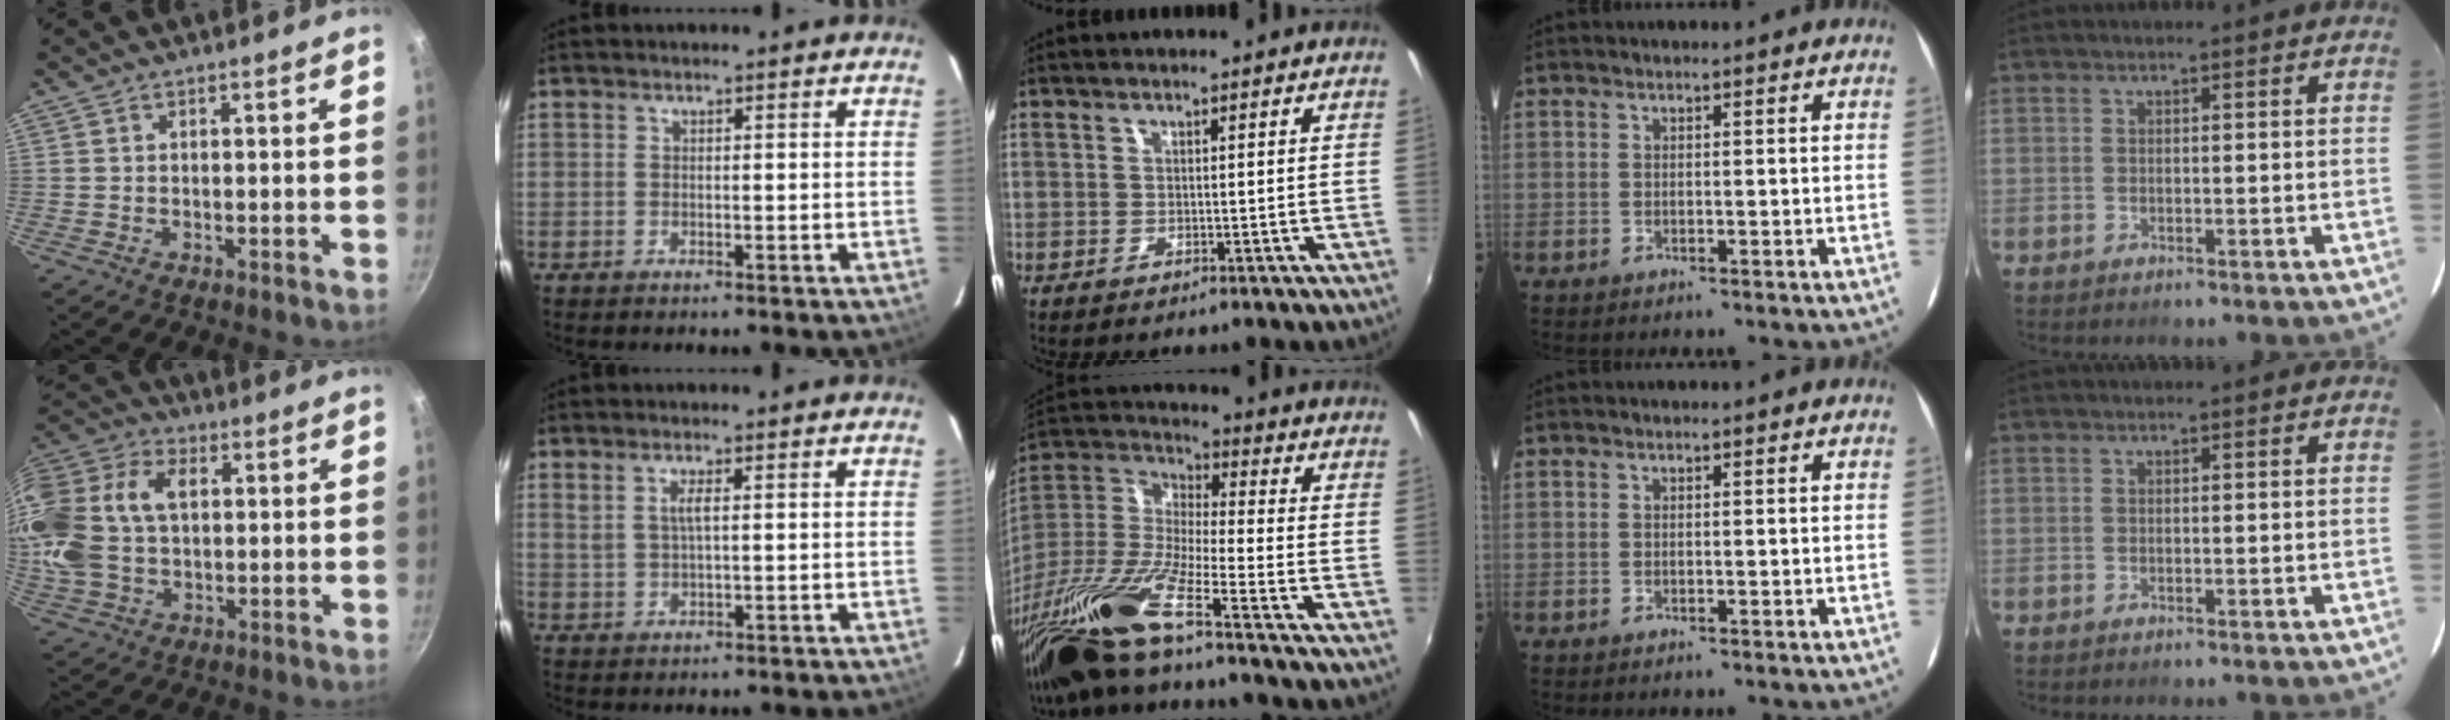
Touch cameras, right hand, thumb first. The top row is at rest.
{"thumb": {"total": 20.7, "force": [2.6, 14.1, 14.9], "torque": [-0.312, 0.035, 0.041]}, "index": {"total": 2.3, "force": [0.6, 0.4, 2.2], "torque": [-0.043, 0.001, 0.015]}, "middle": {"total": 19.0, "force": [-14.0, 0.2, 12.8], "torque": [-0.255, -0.042, -0.276]}}